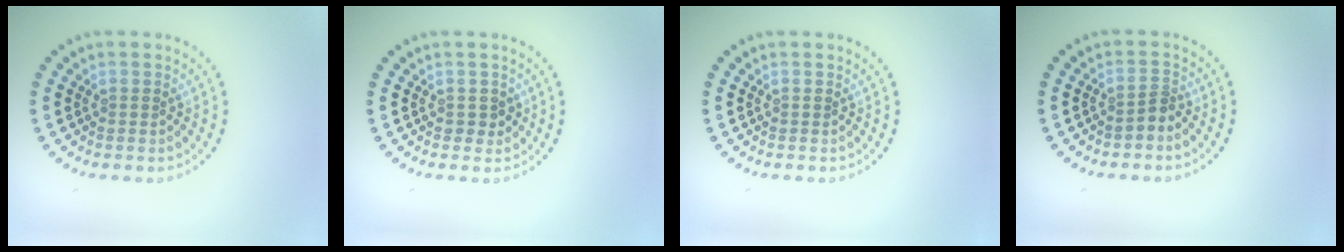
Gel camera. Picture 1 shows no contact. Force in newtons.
{"total": 1.1, "press": 1.0, "slide": 0.4}
{"total": 0.0}
{"total": 1.2, "press": 0.7, "slide": 1.0}